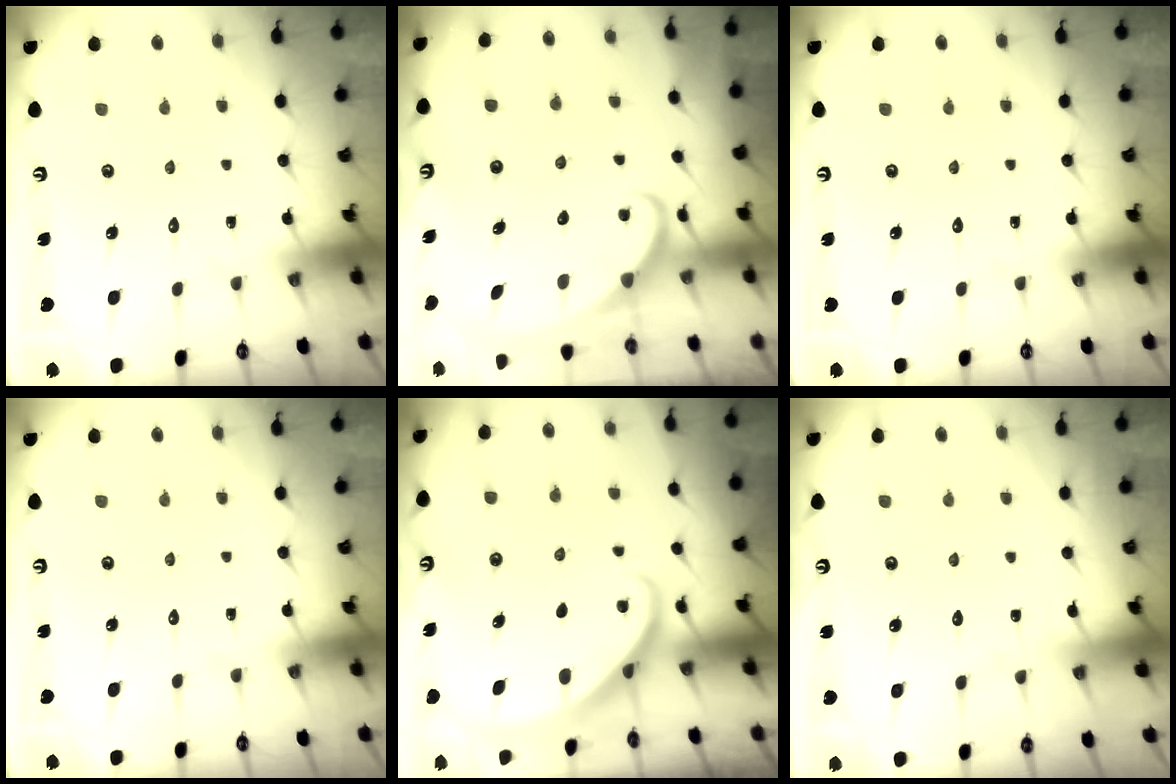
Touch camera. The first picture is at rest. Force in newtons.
{"total": 2.3, "press": 2.3, "slide": 0.2}
{"total": 0.0}
{"total": 0.0}
{"total": 1.8, "press": 1.8, "slide": 0.1}
{"total": 2.5, "press": 2.5, "slide": 0.4}